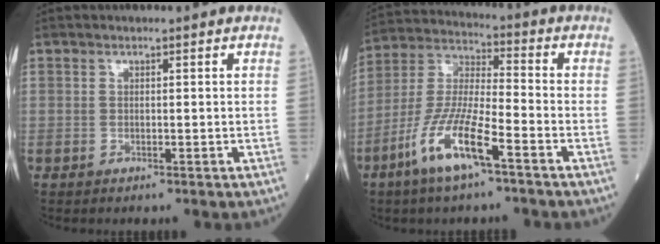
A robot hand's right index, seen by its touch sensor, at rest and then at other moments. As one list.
[{"total": 12.9, "force": [-6.8, 2.3, 10.8], "torque": [-0.237, -0.011, -0.133]}]